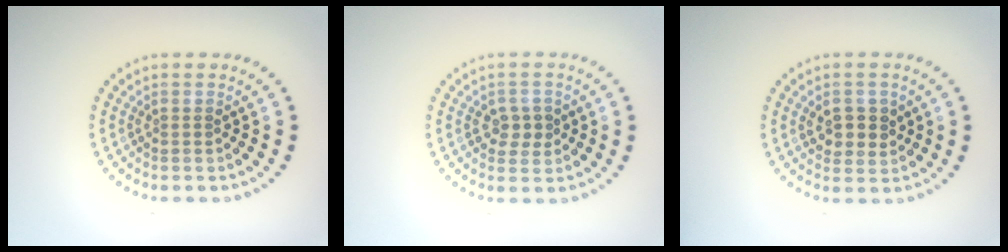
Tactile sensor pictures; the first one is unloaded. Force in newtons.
{"total": 2.1, "press": 2.1, "slide": 0.5}
{"total": 2.7, "press": 2.7, "slide": 0.6}